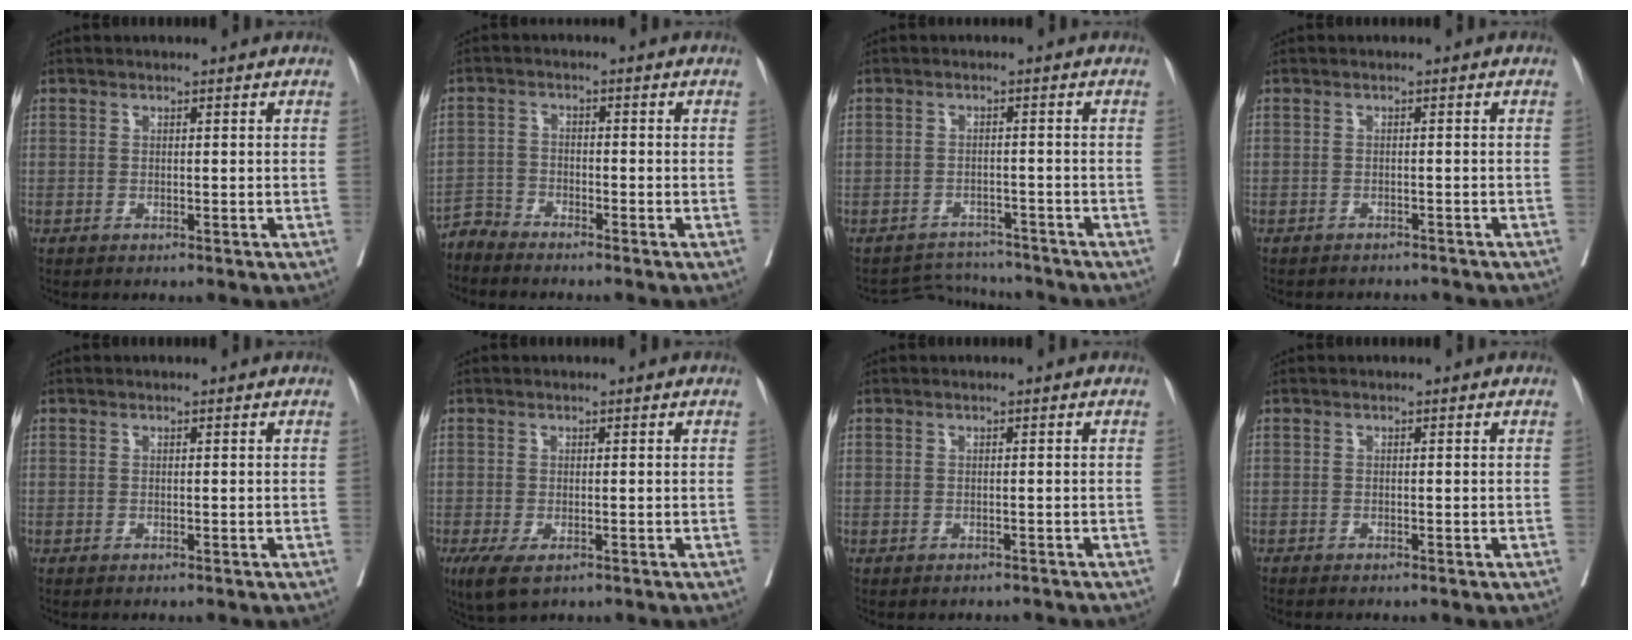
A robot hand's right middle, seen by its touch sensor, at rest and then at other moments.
{"total": 2.7, "force": [-2.6, 0.0, -0.6], "torque": [0.024, -0.012, -0.053]}
{"total": 3.7, "force": [-3.3, 0.4, -1.6], "torque": [0.026, 0.011, -0.049]}
{"total": 4.5, "force": [-4.3, 0.8, 0.9], "torque": [-0.007, -0.005, -0.052]}
{"total": 0.6, "force": [0.4, -0.5, 0.1], "torque": [-0.003, -0.003, 0.003]}
{"total": 3.9, "force": [-1.8, 1.1, 3.3], "torque": [-0.065, -0.015, -0.028]}
{"total": 0.6, "force": [-0.6, 0.0, 0.1], "torque": [-0.005, -0.002, -0.011]}
{"total": 0.6, "force": [-0.6, -0.2, 0.2], "torque": [0.001, 0.000, -0.012]}